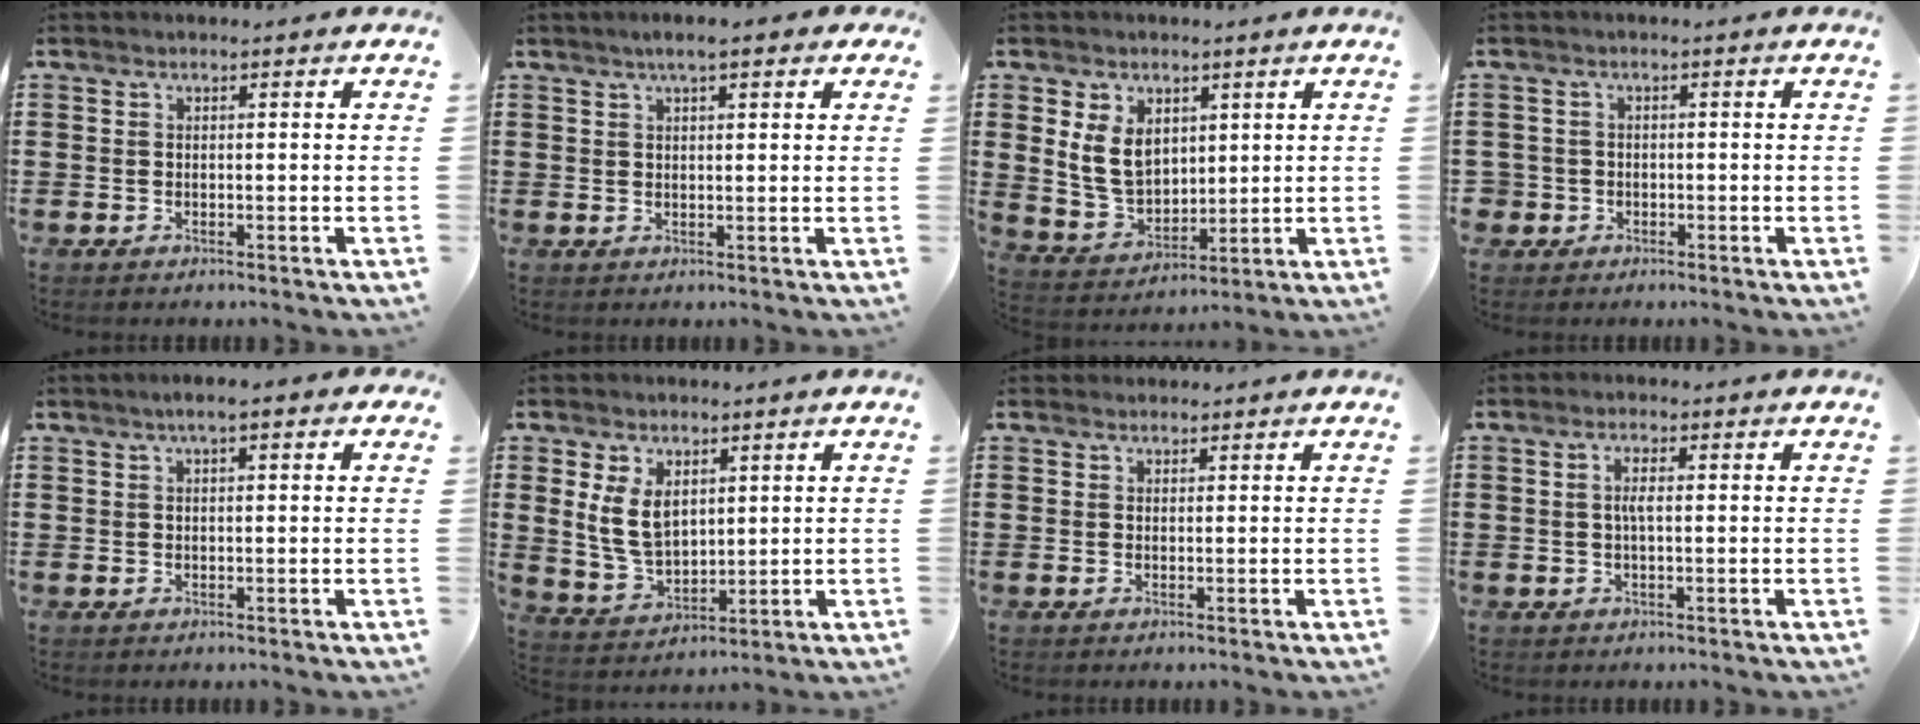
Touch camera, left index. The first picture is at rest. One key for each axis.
{"total": 3.4, "fx": 1.9, "fy": 0.6, "fz": 2.7, "tx": -0.057, "ty": 0.005, "tz": 0.032}
{"total": 7.5, "fx": 2.6, "fy": 5.5, "fz": 4.4, "tx": -0.117, "ty": 0.013, "tz": 0.048}
{"total": 1.8, "fx": -0.8, "fy": 1.6, "fz": 0.1, "tx": -0.010, "ty": 0.001, "tz": -0.021}
{"total": 2.3, "fx": 0.8, "fy": 0.4, "fz": 2.2, "tx": -0.042, "ty": 0.004, "tz": 0.012}
{"total": 7.0, "fx": 2.3, "fy": 4.6, "fz": 4.8, "tx": -0.118, "ty": 0.007, "tz": 0.042}
{"total": 0.8, "fx": 0.8, "fy": 0.3, "fz": 0.0, "tx": -0.003, "ty": -0.001, "tz": 0.016}
{"total": 2.3, "fx": 0.2, "fy": 0.5, "fz": 2.3, "tx": -0.045, "ty": -0.001, "tz": 0.001}